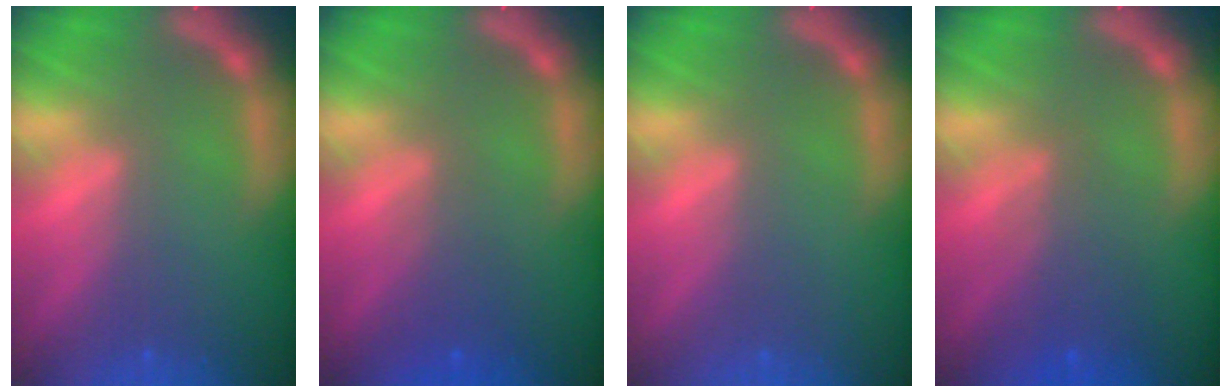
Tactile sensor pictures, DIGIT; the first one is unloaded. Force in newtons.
{"total": 2.4}
{"total": 0.0}
{"total": 3.5}